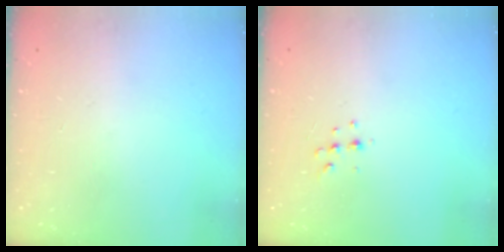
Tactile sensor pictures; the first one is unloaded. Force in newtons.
{"total": 5.6, "press": 5.6, "slide": 0.7}